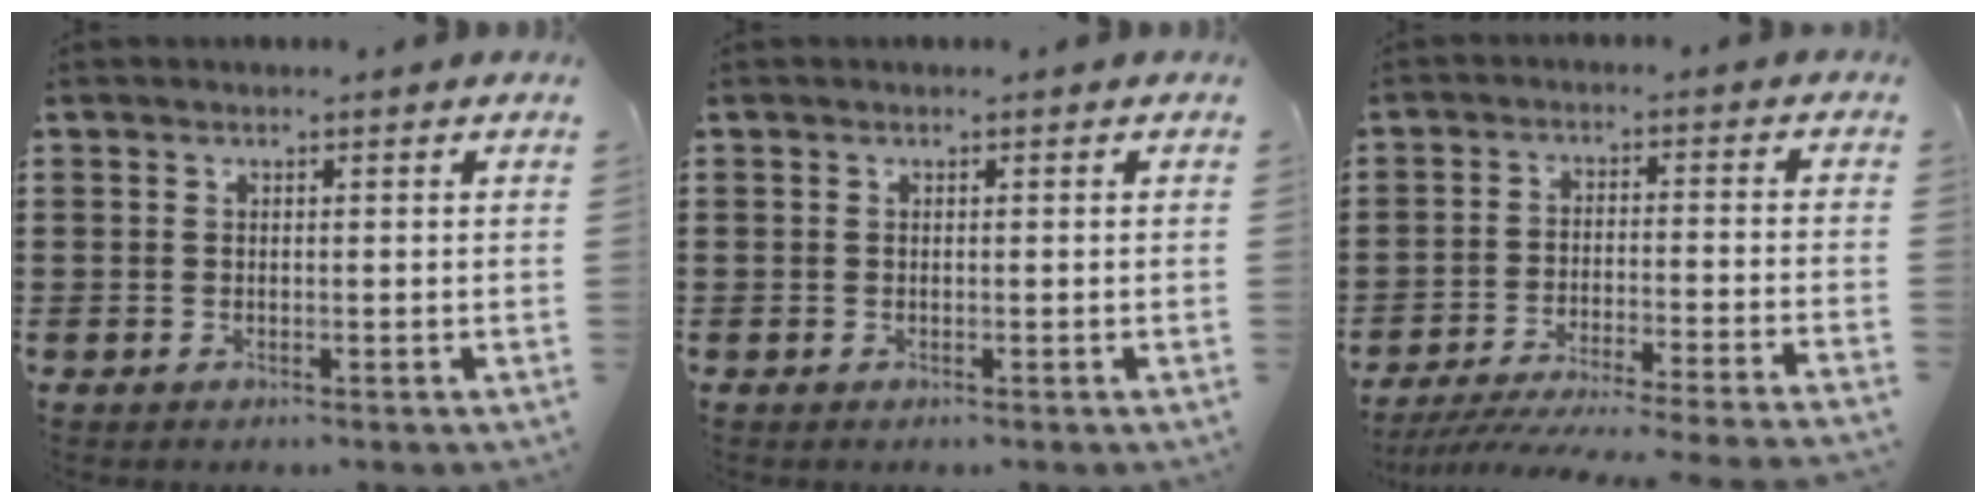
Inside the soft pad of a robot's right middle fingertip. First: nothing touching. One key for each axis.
{"total": 0.0}
{"total": 5.5, "fx": -5.1, "fy": -0.7, "fz": 1.9, "tx": -0.036, "ty": -0.017, "tz": -0.102}